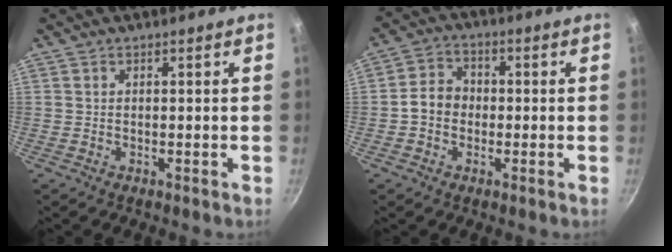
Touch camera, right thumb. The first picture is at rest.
{"total": 6.2, "force": [-0.9, 5.2, 3.3], "torque": [-0.042, 0.023, -0.027]}